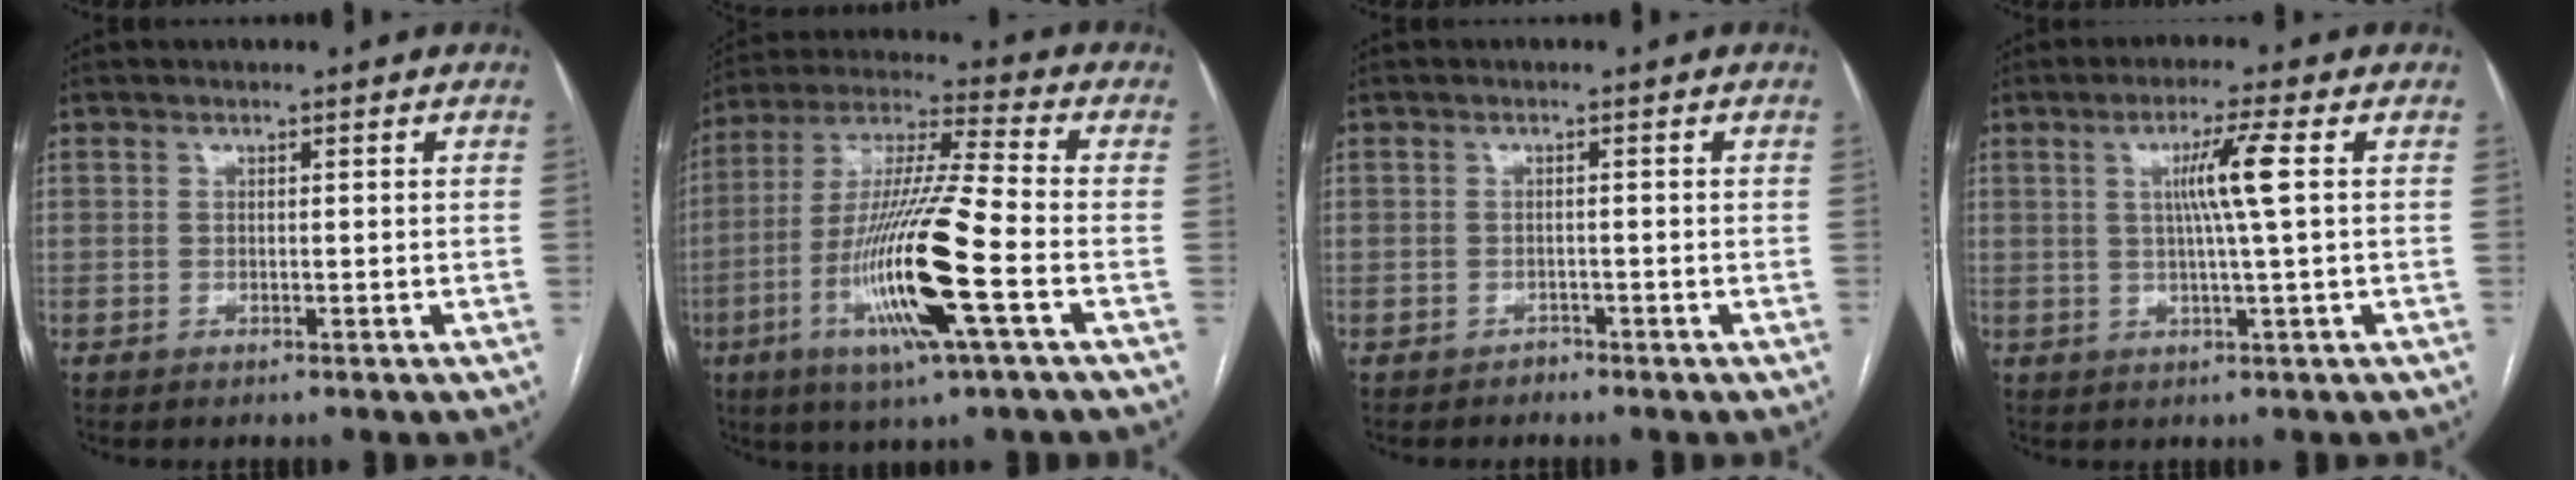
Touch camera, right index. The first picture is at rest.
{"total": 17.8, "force": [-5.8, 0.1, 16.8], "torque": [-0.339, -0.017, -0.110]}
{"total": 1.0, "force": [-0.8, 0.5, -0.2], "torque": [0.000, 0.001, -0.019]}
{"total": 5.9, "force": [1.1, -1.1, 5.7], "torque": [-0.103, 0.002, 0.022]}